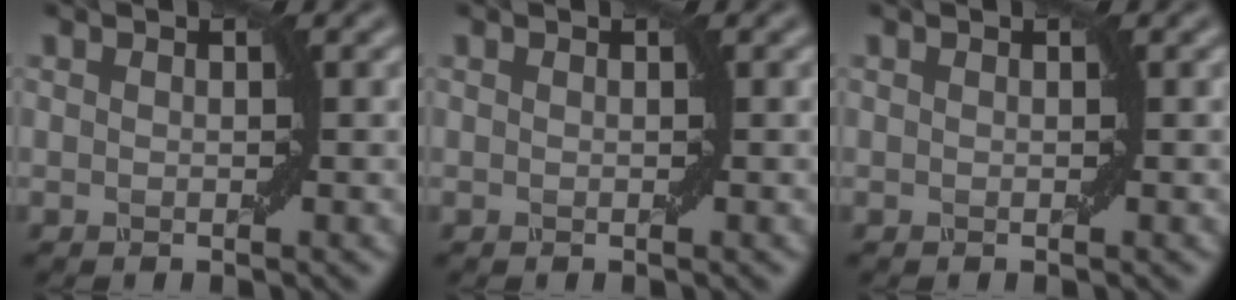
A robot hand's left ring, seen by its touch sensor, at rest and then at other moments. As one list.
[{"total": 0.0}, {"total": 0.0}]